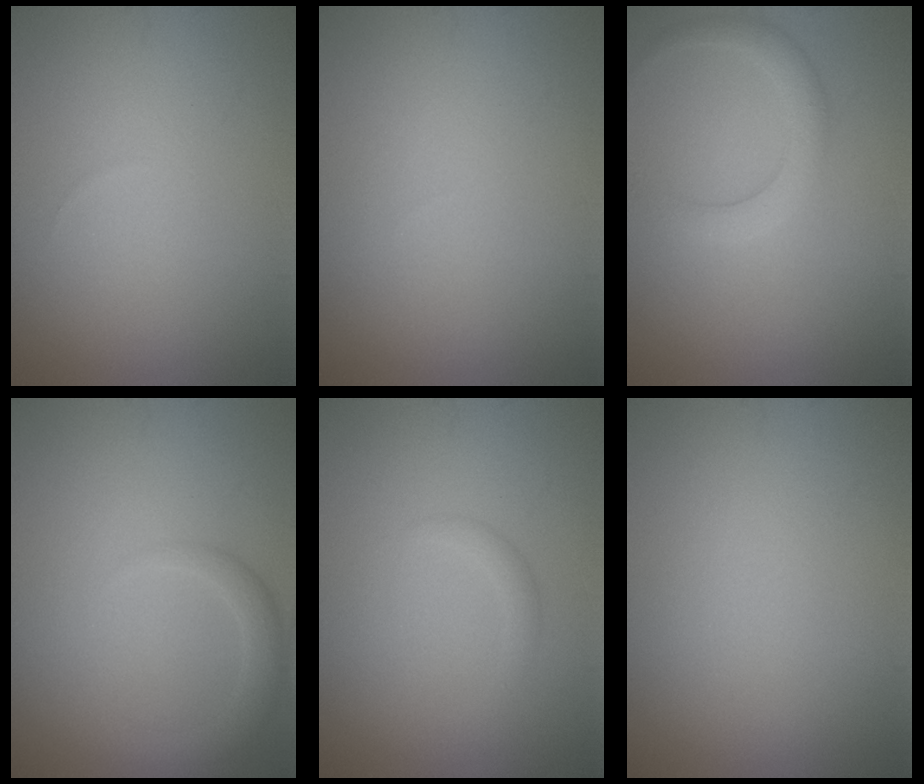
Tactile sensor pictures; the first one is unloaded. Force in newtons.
{"total": 0.0}
{"total": 2.4, "press": 2.4, "slide": 0.1}
{"total": 2.2, "press": 2.2, "slide": 0.3}
{"total": 1.0, "press": 1.0, "slide": 0.1}
{"total": 0.0}